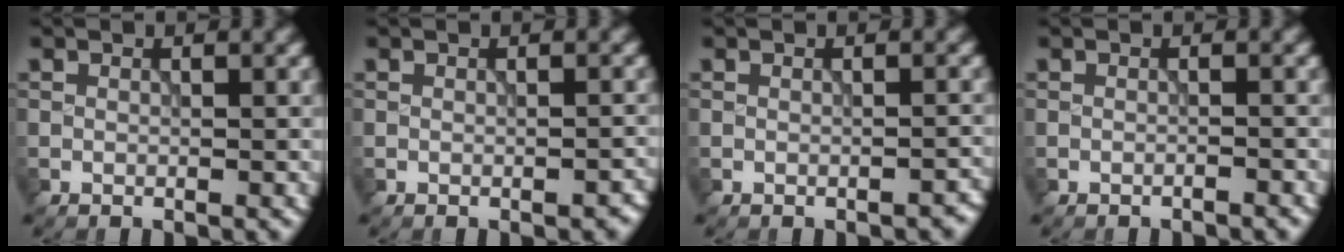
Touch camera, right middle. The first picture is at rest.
{"total": 1.0, "force": [-0.6, 0.5, 0.7], "torque": [-0.012, 0.002, -0.005]}
{"total": 1.2, "force": [-1.0, 0.3, 0.5], "torque": [-0.004, 0.002, -0.013]}
{"total": 0.7, "force": [-0.7, 0.0, 0.2], "torque": [-0.001, 0.001, -0.015]}